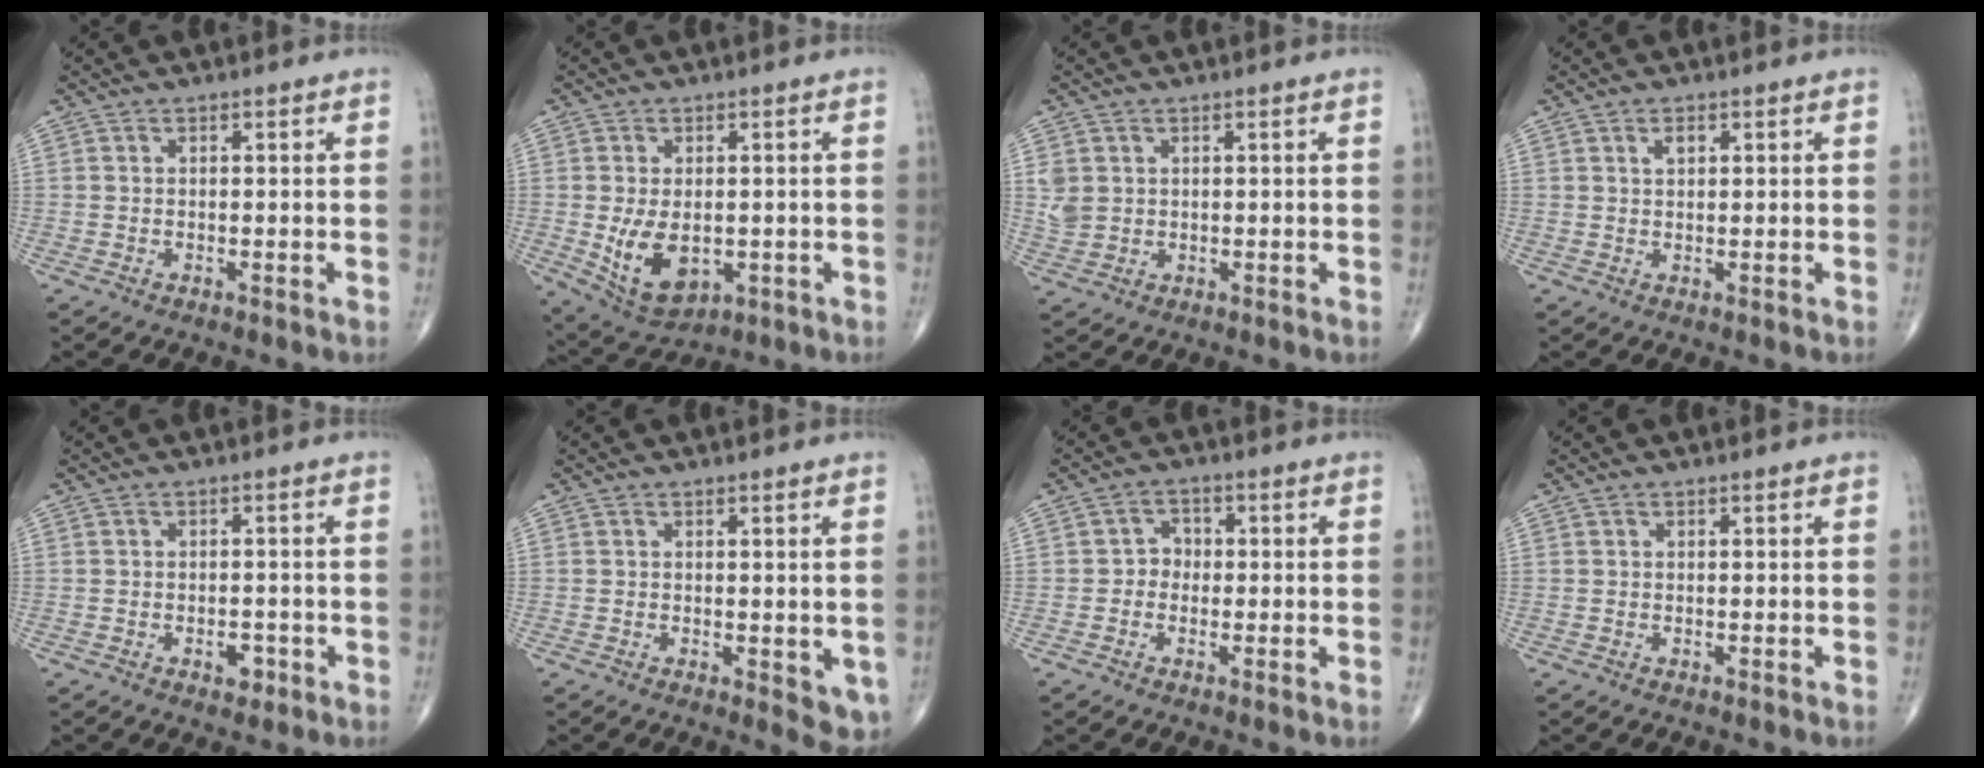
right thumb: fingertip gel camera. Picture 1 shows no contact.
{"total": 9.9, "force": [-1.4, 6.1, 7.6], "torque": [-0.120, -0.012, -0.004]}
{"total": 3.6, "force": [0.8, 3.1, 1.8], "torque": [-0.030, -0.003, 0.023]}
{"total": 1.7, "force": [0.8, 1.0, 1.1], "torque": [-0.015, -0.003, 0.015]}
{"total": 2.6, "force": [-1.1, 1.6, 1.7], "torque": [-0.013, 0.004, -0.013]}
{"total": 4.6, "force": [-0.3, 2.2, 4.1], "torque": [-0.034, -0.010, -0.002]}
{"total": 3.1, "force": [-0.3, 2.7, 1.3], "torque": [0.003, 0.011, -0.015]}
{"total": 0.0}